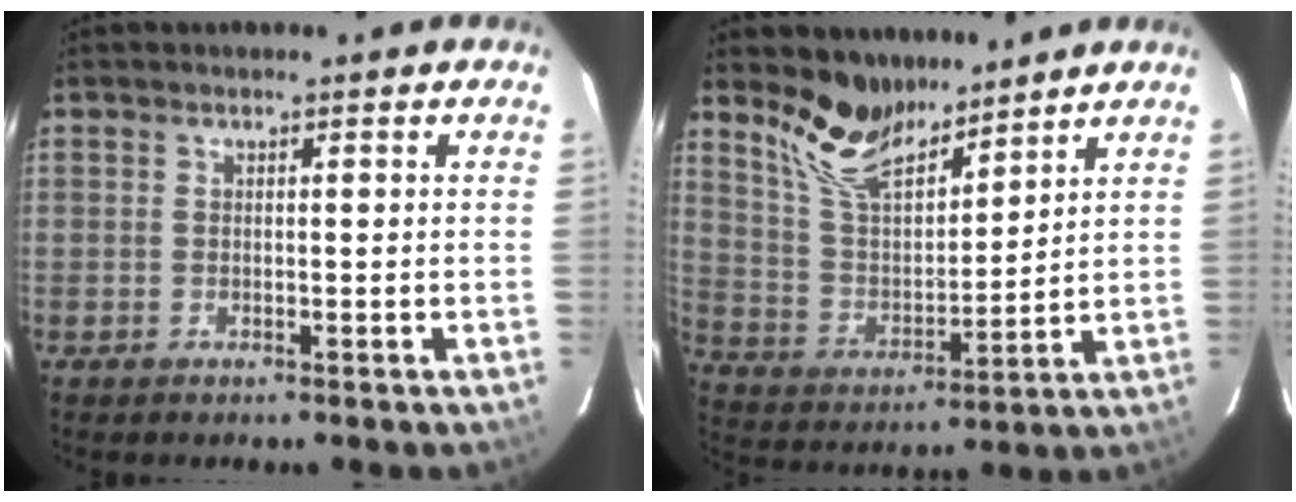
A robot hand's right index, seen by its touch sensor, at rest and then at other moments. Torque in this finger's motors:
{"motor_torque": [0.00, 0.68, 0.33, 0.08]}